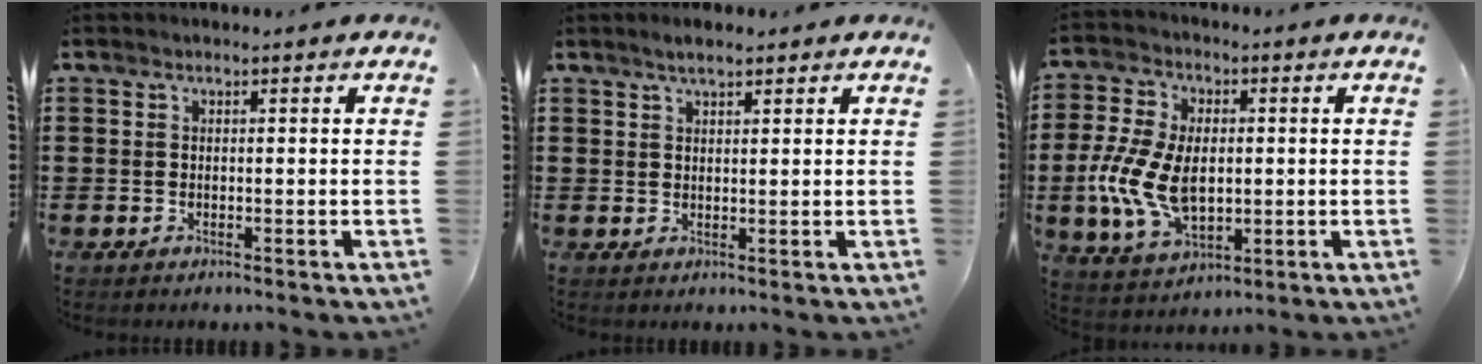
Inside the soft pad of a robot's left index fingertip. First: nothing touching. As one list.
[{"total": 2.3, "force": [1.8, 0.6, 1.3], "torque": [-0.028, 0.004, 0.032]}, {"total": 11.3, "force": [-1.1, 6.8, 9.0], "torque": [-0.211, -0.001, -0.021]}]